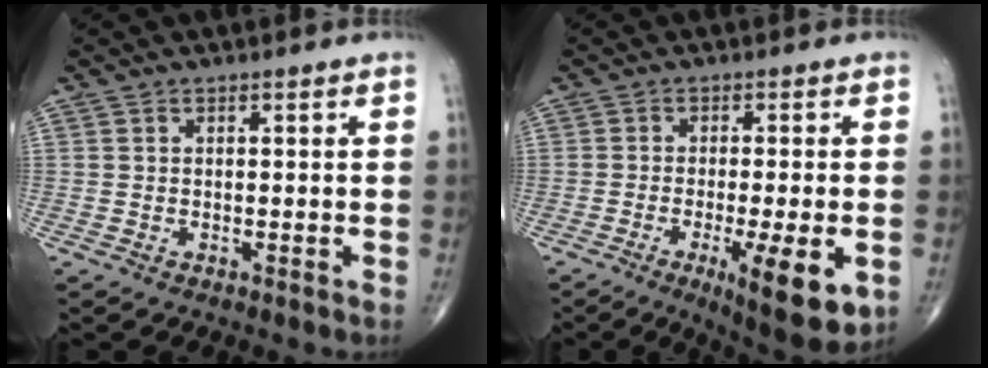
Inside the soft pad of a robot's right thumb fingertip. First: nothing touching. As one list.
[{"total": 11.8, "force": [-3.9, 2.8, 10.8], "torque": [-0.153, -0.016, -0.050]}]